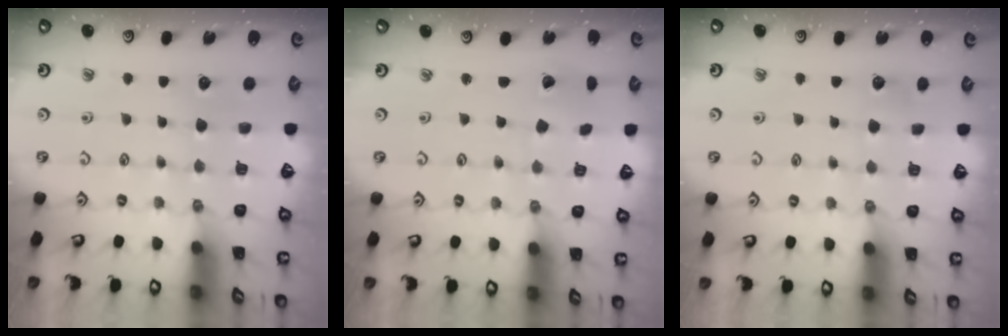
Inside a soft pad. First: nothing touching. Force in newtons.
{"total": 1.5, "press": 1.5, "slide": 0.1}
{"total": 3.7, "press": 3.7, "slide": 0.4}